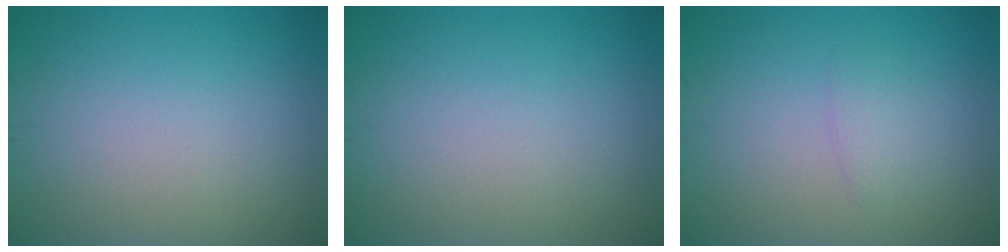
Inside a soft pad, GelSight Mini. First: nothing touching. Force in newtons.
{"total": 0.0}
{"total": 1.2, "press": 1.2, "slide": 0.2}